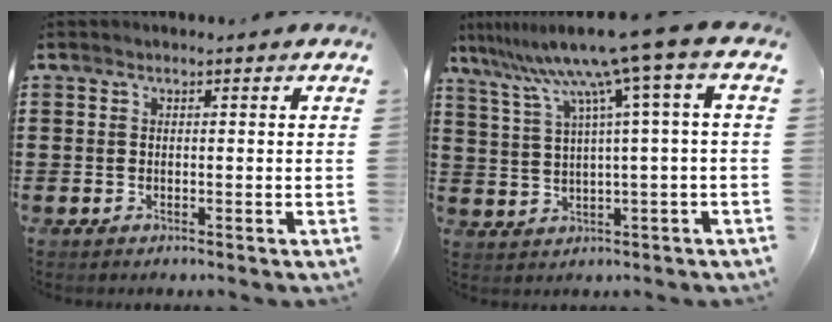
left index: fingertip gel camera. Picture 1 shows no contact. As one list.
[{"total": 9.0, "force": [5.1, -1.4, 7.3], "torque": [-0.157, -0.034, 0.076]}]